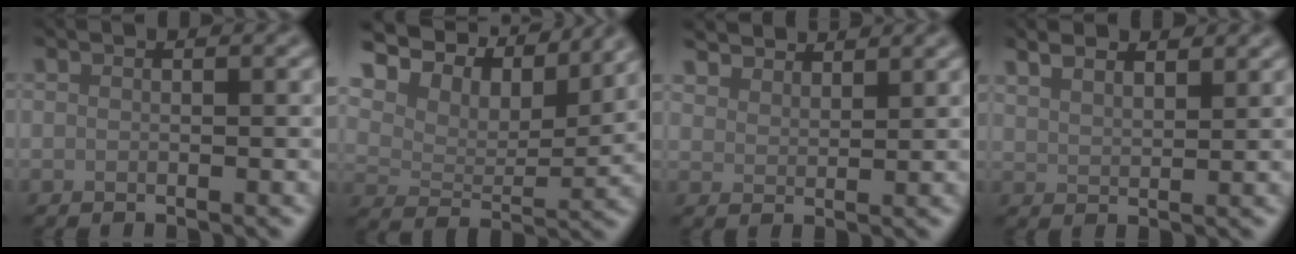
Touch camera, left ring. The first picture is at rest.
{"total": 9.8, "force": [7.4, 4.2, 4.8], "torque": [-0.108, 0.013, 0.109]}
{"total": 4.1, "force": [3.9, 1.0, 0.8], "torque": [-0.023, 0.004, 0.071]}
{"total": 3.8, "force": [3.1, 1.4, 1.9], "torque": [-0.030, 0.011, 0.040]}